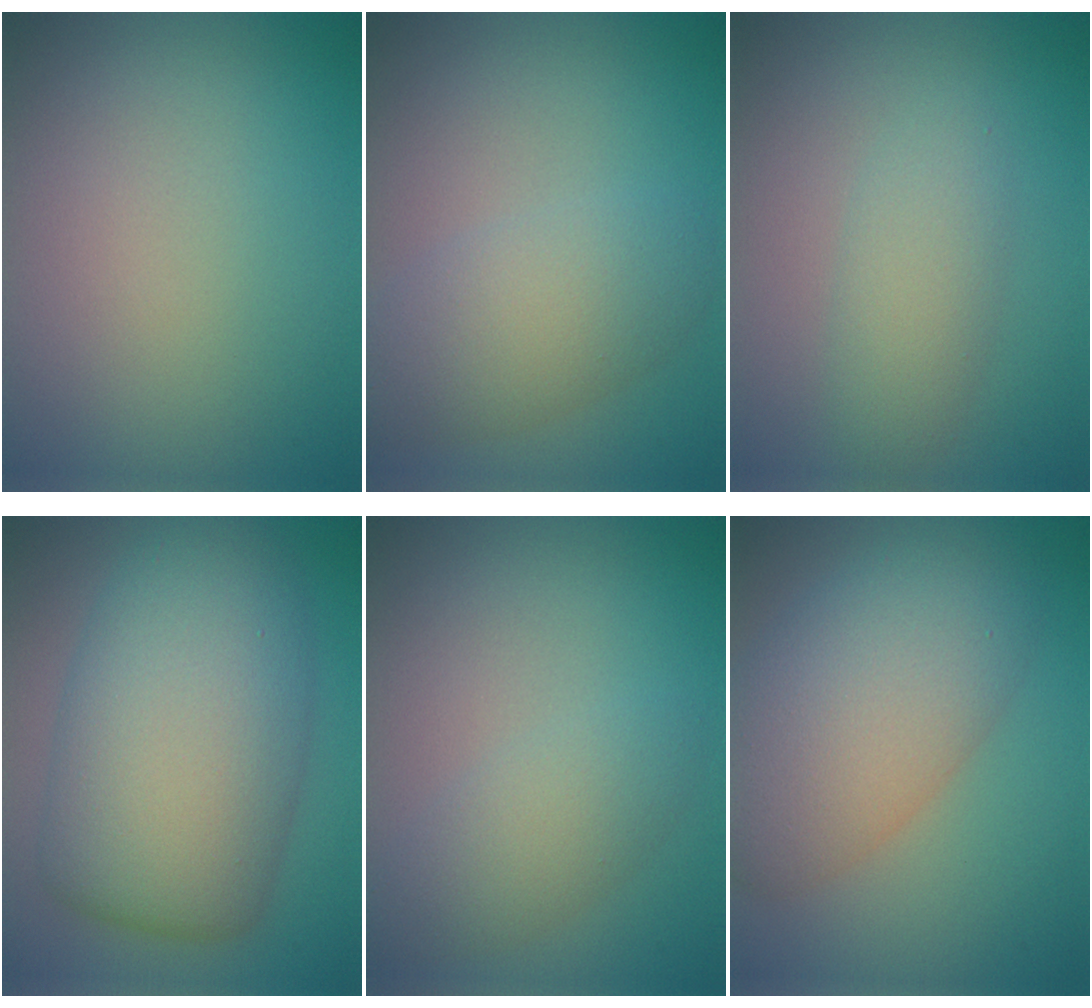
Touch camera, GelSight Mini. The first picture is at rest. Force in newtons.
{"total": 4.7, "press": 4.7, "slide": 0.1}
{"total": 2.6, "press": 2.6, "slide": 0.1}
{"total": 11.2, "press": 11.2, "slide": 0.1}
{"total": 3.0, "press": 3.0, "slide": 0.1}
{"total": 7.9, "press": 7.9, "slide": 0.4}